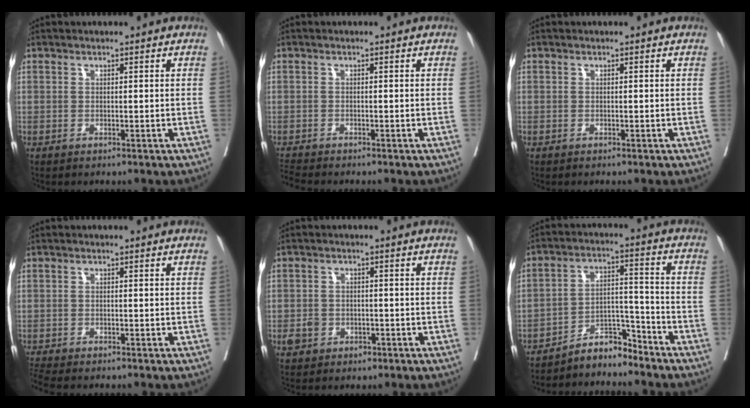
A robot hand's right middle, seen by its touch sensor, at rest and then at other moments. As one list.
[{"total": 2.2, "force": [-2.1, -0.5, 0.1], "torque": [-0.006, -0.013, -0.041]}, {"total": 0.0}, {"total": 2.9, "force": [-2.8, -0.2, 0.9], "torque": [-0.016, -0.012, -0.051]}, {"total": 3.3, "force": [-1.3, 2.6, 1.4], "torque": [-0.021, 0.009, -0.011]}, {"total": 5.7, "force": [-5.6, 0.9, 0.6], "torque": [-0.002, 0.023, -0.097]}]